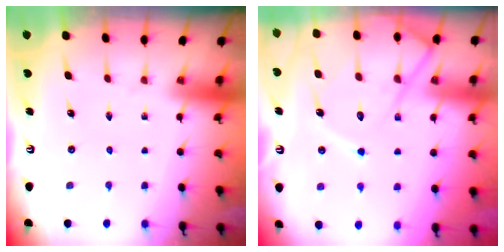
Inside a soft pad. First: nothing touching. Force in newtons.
{"total": 14.6, "press": 14.5, "slide": 1.5}